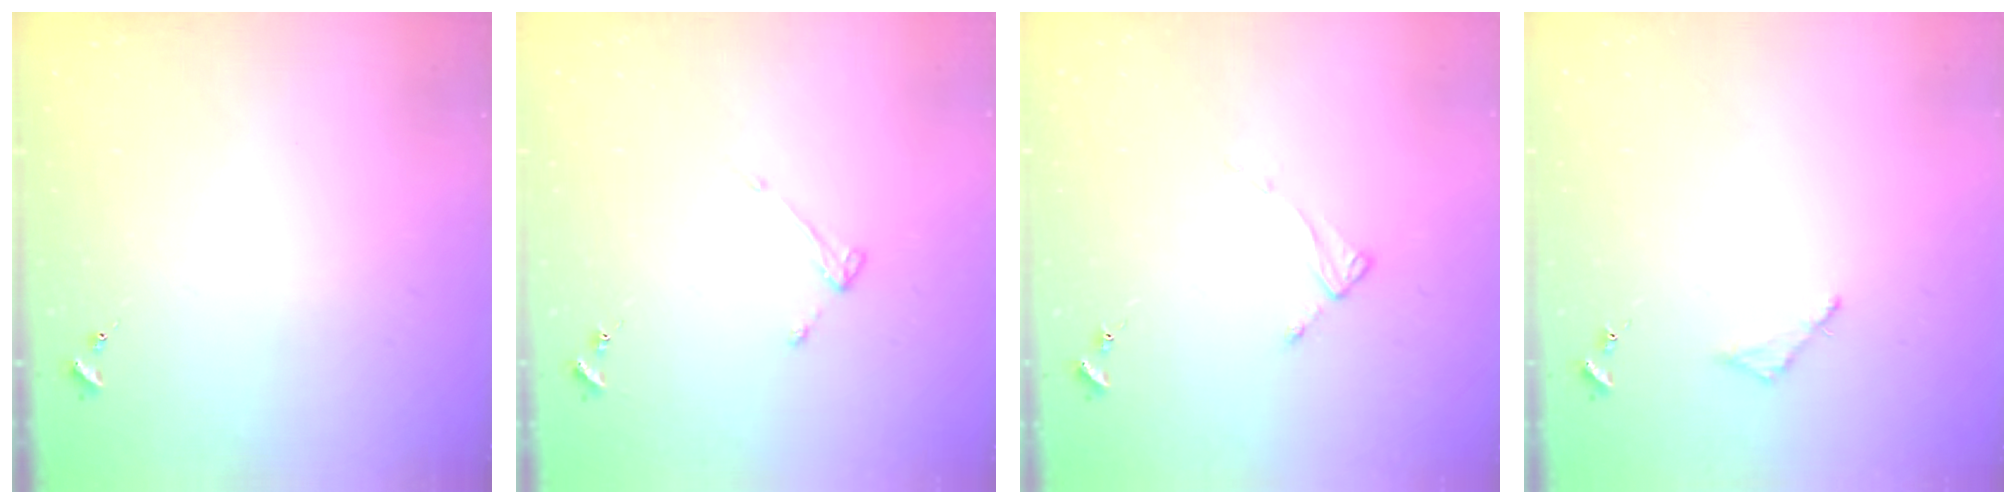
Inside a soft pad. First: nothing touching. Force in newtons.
{"total": 3.0, "press": 3.0, "slide": 0.4}
{"total": 2.3, "press": 2.3, "slide": 0.3}
{"total": 2.8, "press": 2.7, "slide": 0.3}